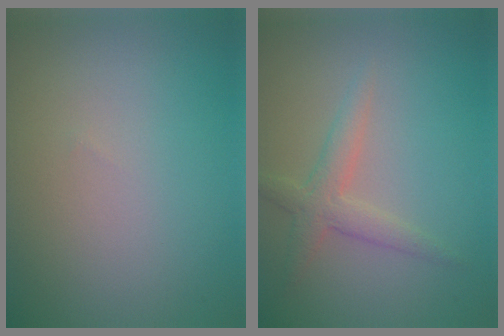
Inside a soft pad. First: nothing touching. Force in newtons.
{"total": 2.4, "press": 2.4, "slide": 0.1}